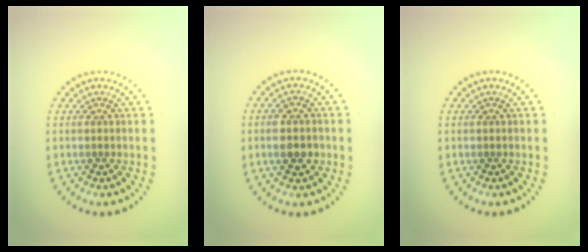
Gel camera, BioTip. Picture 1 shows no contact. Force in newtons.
{"total": 2.5, "press": 2.5, "slide": 0.3}
{"total": 0.0}